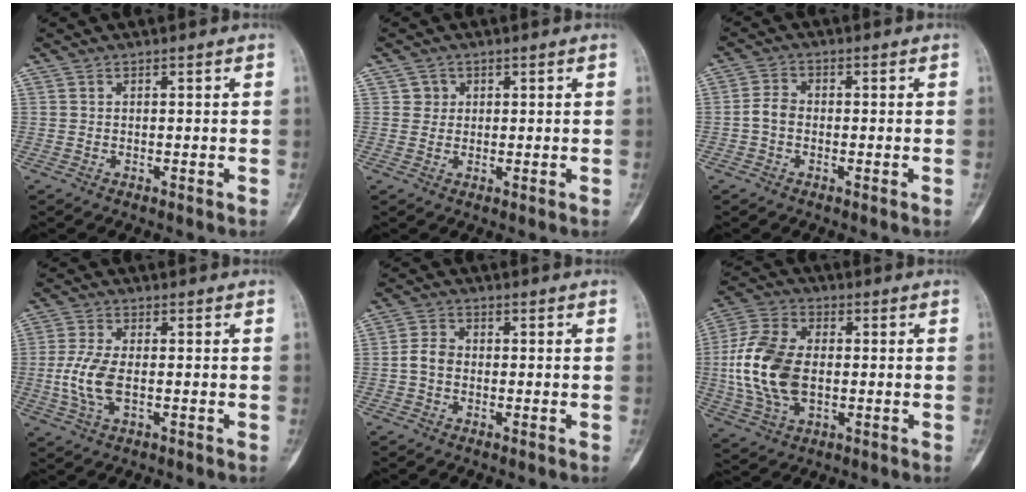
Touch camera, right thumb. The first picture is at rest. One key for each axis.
{"total": 2.0, "fx": 0.7, "fy": 1.9, "fz": 0.1, "tx": 0.013, "ty": 0.001, "tz": 0.005}
{"total": 3.3, "fx": -0.8, "fy": 2.4, "fz": 2.1, "tx": -0.036, "ty": 0.011, "tz": -0.023}
{"total": 7.2, "fx": -1.0, "fy": 3.4, "fz": 6.3, "tx": -0.149, "ty": 0.001, "tz": -0.021}
{"total": 3.6, "fx": -0.7, "fy": 2.7, "fz": 2.2, "tx": -0.038, "ty": 0.012, "tz": -0.021}
{"total": 15.8, "fx": -0.6, "fy": 9.8, "fz": 12.4, "tx": -0.259, "ty": 0.010, "tz": -0.010}